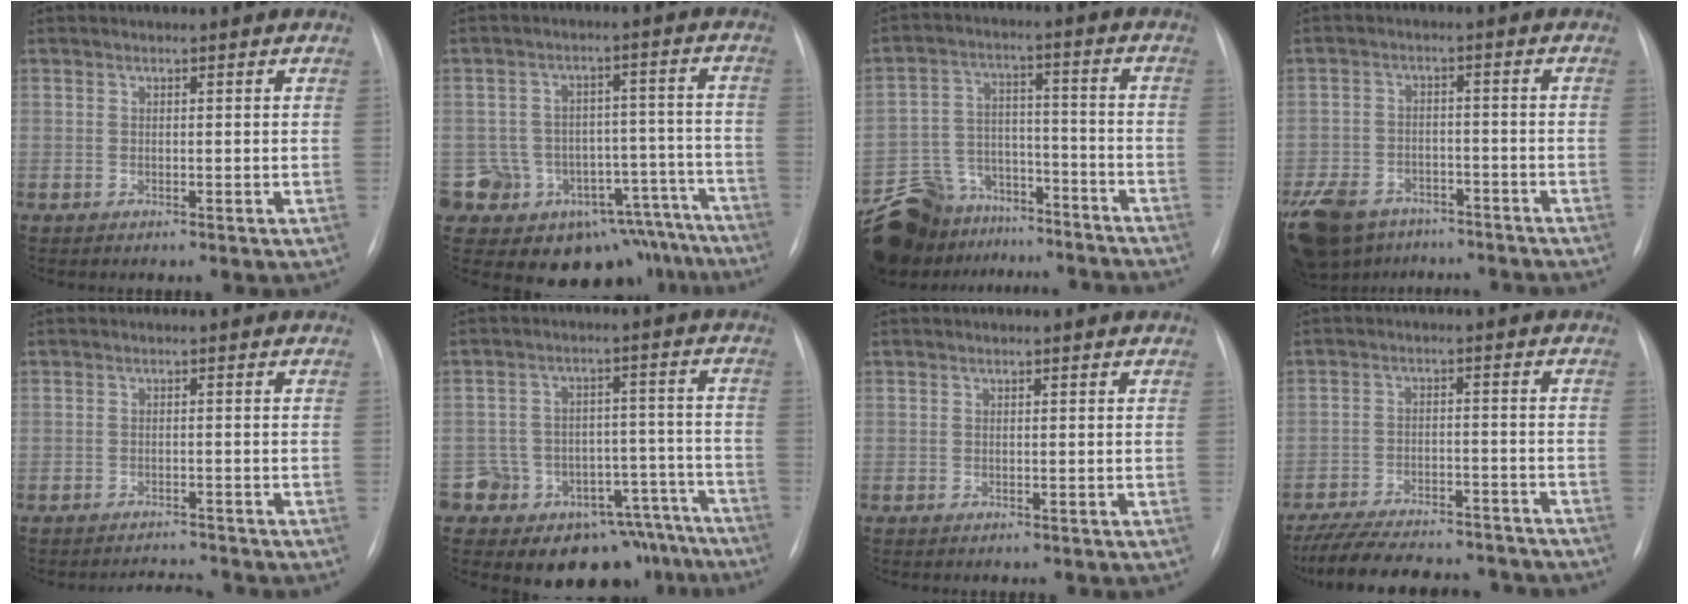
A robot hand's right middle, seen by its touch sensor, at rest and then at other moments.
{"total": 19.1, "force": [-13.8, 12.1, 5.3], "torque": [-0.049, 0.075, -0.161]}
{"total": 18.8, "force": [-15.9, 8.4, 5.5], "torque": [-0.122, 0.031, -0.238]}
{"total": 16.9, "force": [-12.8, 8.6, 7.0], "torque": [-0.184, -0.012, -0.182]}
{"total": 2.6, "force": [-2.5, -0.4, -0.4], "torque": [0.003, -0.011, -0.034]}
{"total": 16.3, "force": [-12.4, 10.1, 2.9], "torque": [-0.008, 0.074, -0.153]}
{"total": 0.0}
{"total": 20.4, "force": [-18.2, 5.0, 8.0], "torque": [-0.157, -0.011, -0.251]}